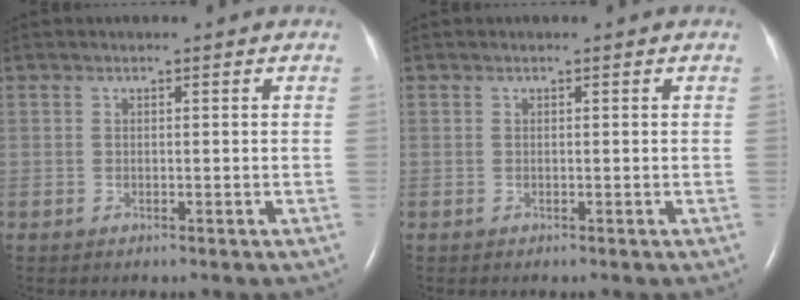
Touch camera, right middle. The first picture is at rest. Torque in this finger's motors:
{"motor_torque": [-0.01, 0.01, 0.00, 0.00]}